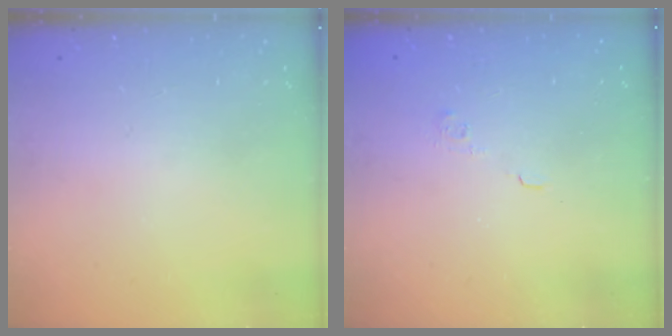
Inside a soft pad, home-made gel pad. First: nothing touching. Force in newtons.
{"total": 3.6, "press": 3.5, "slide": 0.9}